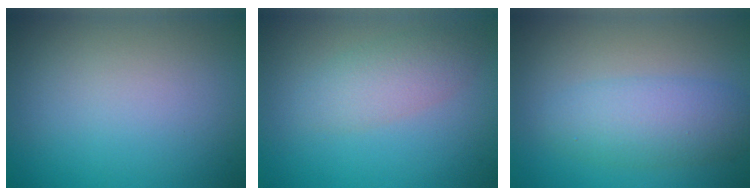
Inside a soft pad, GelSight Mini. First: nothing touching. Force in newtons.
{"total": 2.8, "press": 2.8, "slide": 0.0}
{"total": 4.0, "press": 4.0, "slide": 0.3}